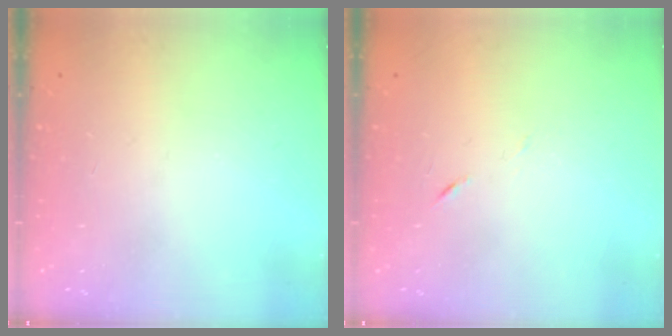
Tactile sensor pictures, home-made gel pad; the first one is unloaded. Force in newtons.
{"total": 3.7, "press": 3.6, "slide": 0.9}